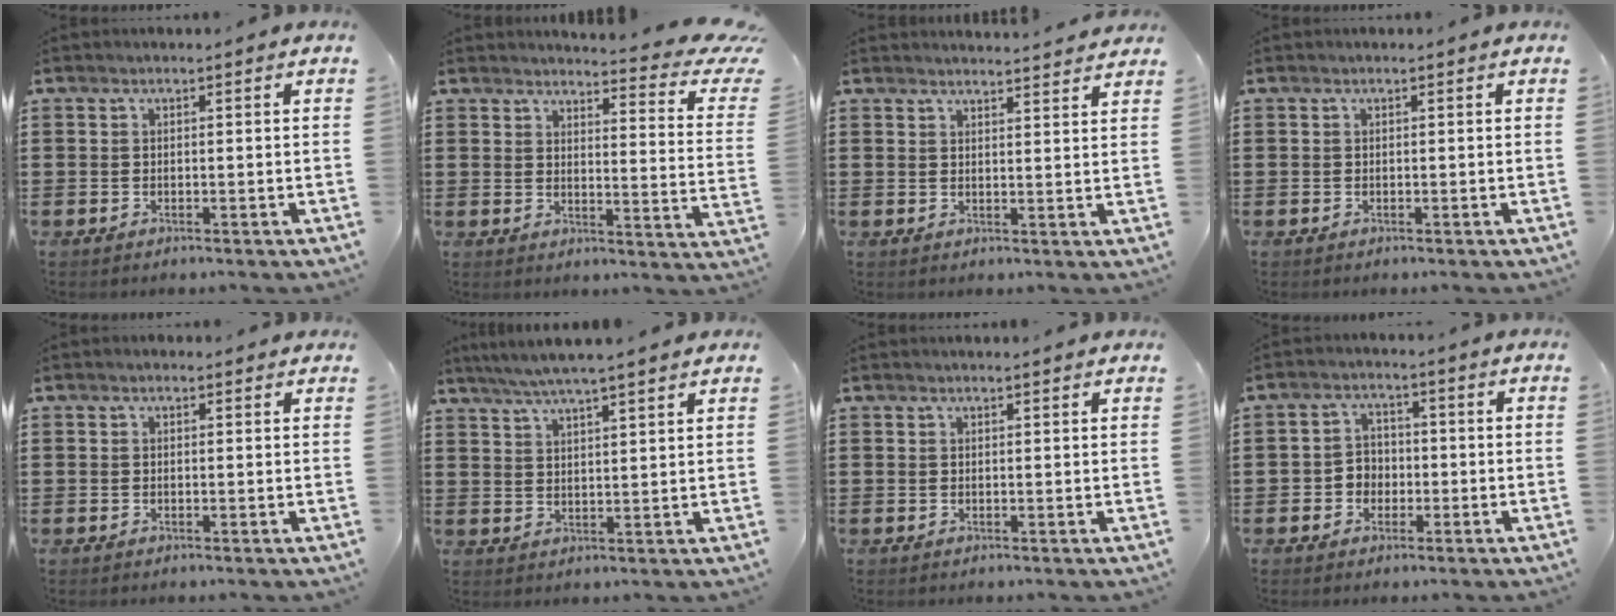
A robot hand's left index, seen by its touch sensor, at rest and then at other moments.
{"total": 4.8, "force": [4.1, 0.3, 2.4], "torque": [-0.036, -0.040, 0.062]}
{"total": 2.5, "force": [2.5, -0.3, -0.1], "torque": [-0.007, -0.012, 0.047]}
{"total": 0.0}
{"total": 0.7, "force": [0.5, 0.5, 0.2], "torque": [-0.006, 0.004, 0.009]}
{"total": 4.7, "force": [4.2, -0.2, 2.2], "torque": [-0.054, -0.015, 0.073]}
{"total": 0.8, "force": [0.8, 0.0, 0.2], "torque": [-0.006, -0.001, 0.015]}
{"total": 3.2, "force": [-1.1, 2.8, 1.1], "torque": [-0.031, 0.006, -0.026]}